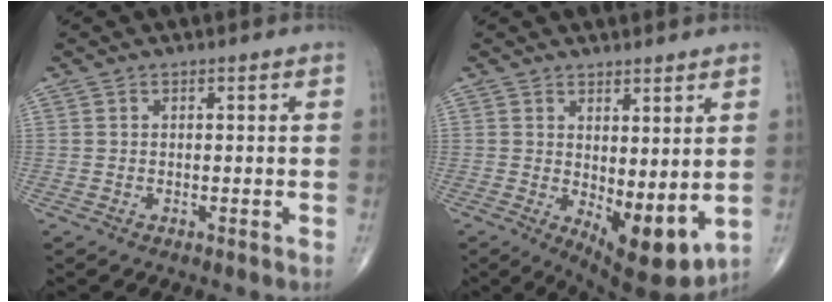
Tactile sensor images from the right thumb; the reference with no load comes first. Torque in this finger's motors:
{"motor_torque": [-0.39, 1.03, 0.12, -0.12, 0.06]}